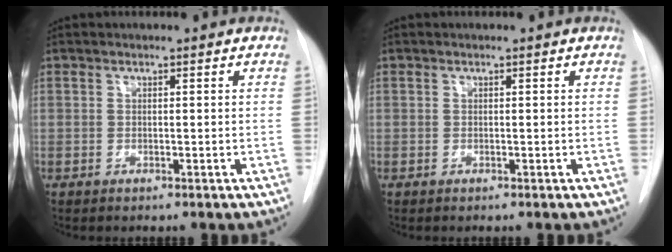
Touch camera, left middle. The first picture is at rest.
{"total": 0.0}